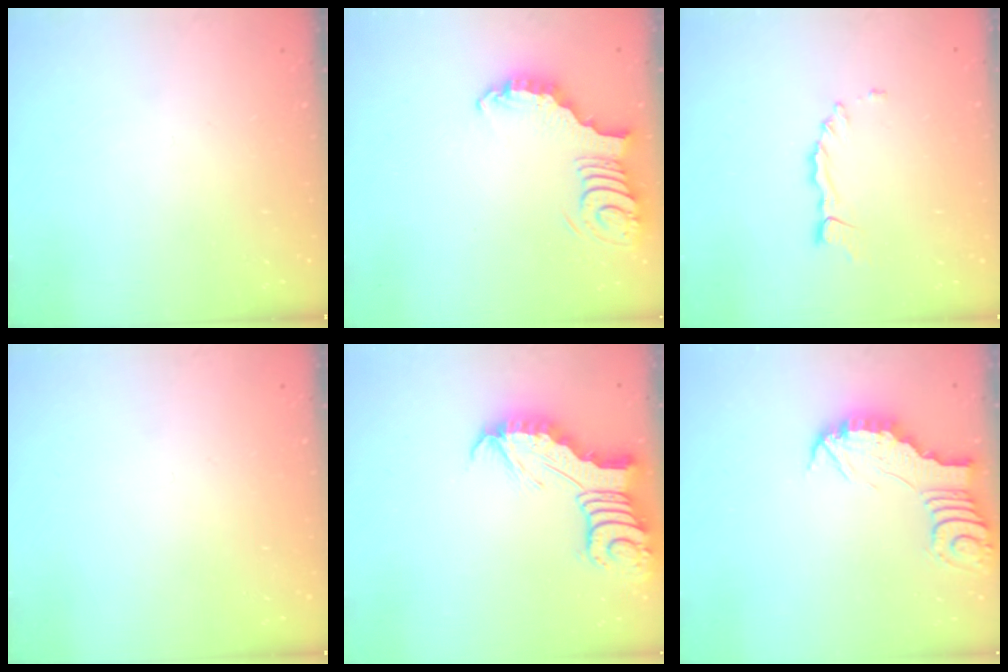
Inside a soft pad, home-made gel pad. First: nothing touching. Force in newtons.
{"total": 3.9, "press": 3.8, "slide": 0.7}
{"total": 2.4, "press": 2.4, "slide": 0.3}
{"total": 0.0}
{"total": 6.4, "press": 6.4, "slide": 1.0}
{"total": 3.0, "press": 3.0, "slide": 0.3}